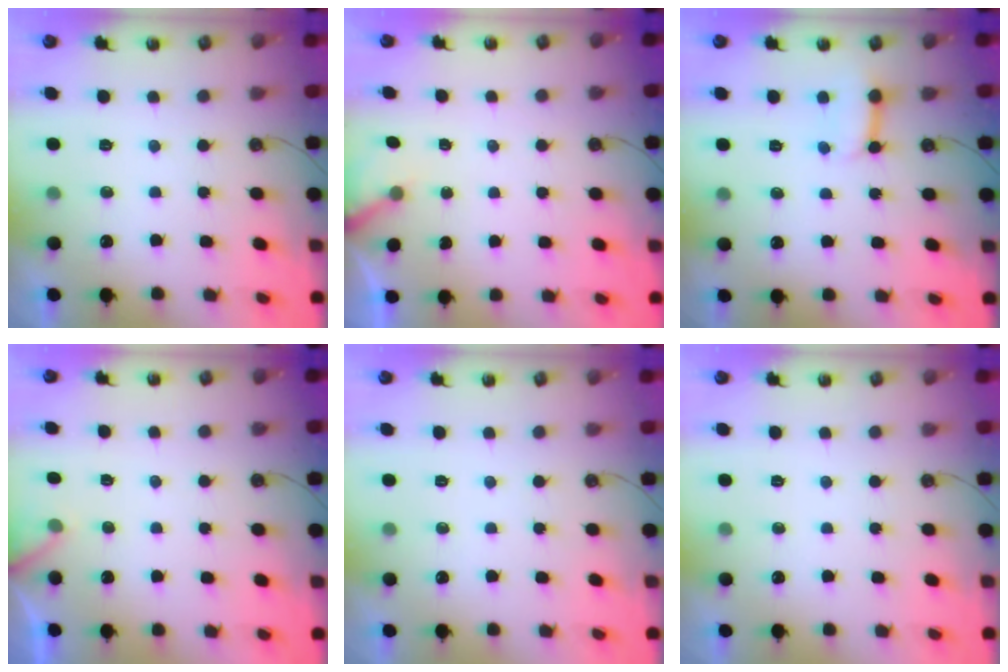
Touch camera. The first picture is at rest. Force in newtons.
{"total": 2.3, "press": 2.3, "slide": 0.2}
{"total": 6.7, "press": 6.7, "slide": 0.8}
{"total": 4.4, "press": 4.4, "slide": 0.2}
{"total": 0.0}
{"total": 0.0}